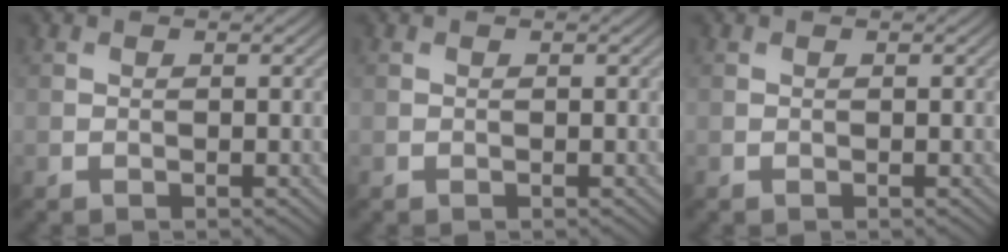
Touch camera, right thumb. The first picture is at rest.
{"total": 0.0}
{"total": 0.0}